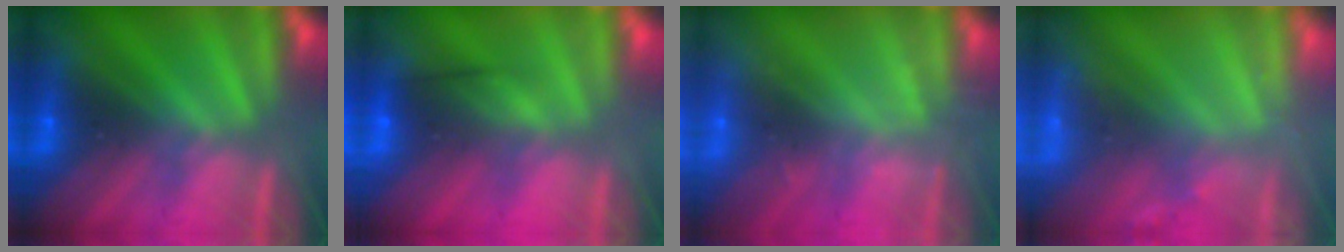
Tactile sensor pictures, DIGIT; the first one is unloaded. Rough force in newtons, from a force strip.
{"total": 2.8}
{"total": 2.3}
{"total": 2.9}